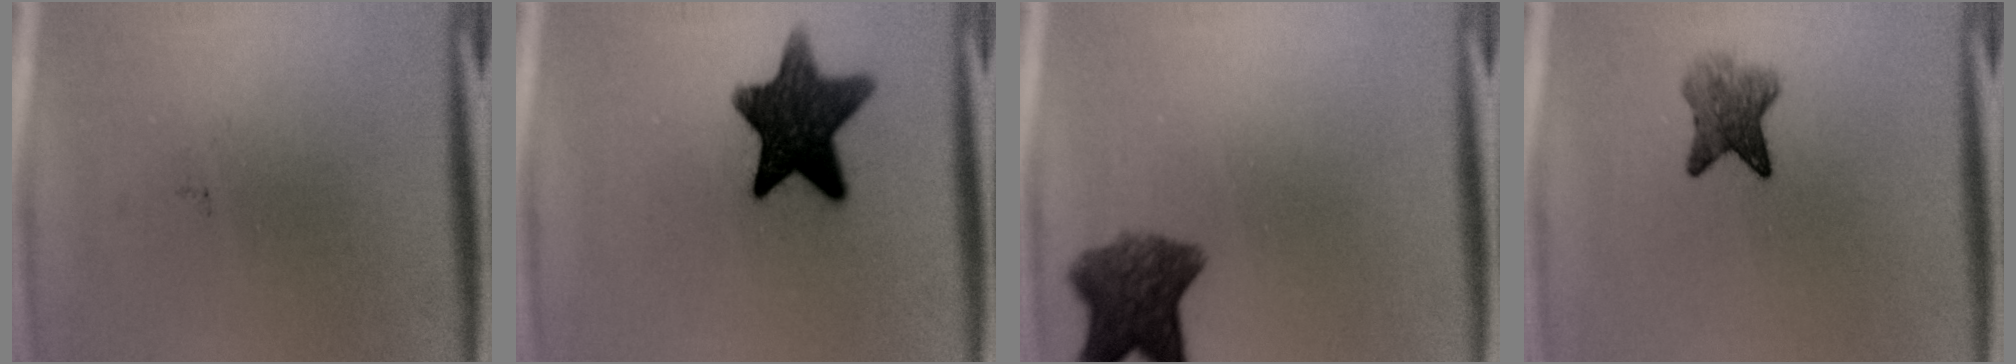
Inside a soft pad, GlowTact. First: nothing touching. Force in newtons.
{"total": 12.3}
{"total": 7.1}
{"total": 4.4}